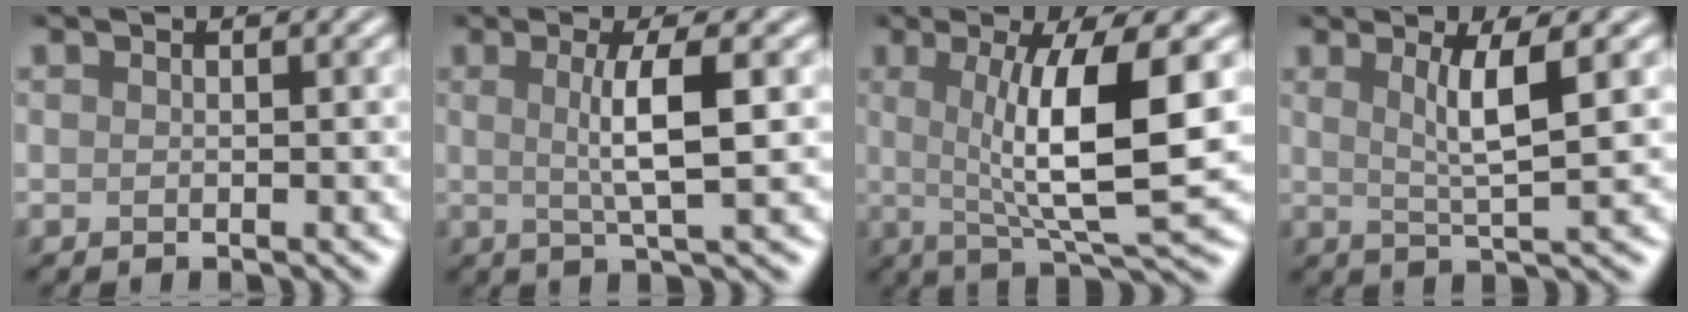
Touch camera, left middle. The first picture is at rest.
{"total": 4.4, "force": [0.5, 0.9, 4.2], "torque": [-0.070, 0.001, 0.008]}
{"total": 8.8, "force": [1.0, 1.8, 8.5], "torque": [-0.121, -0.009, 0.020]}
{"total": 4.0, "force": [1.3, 0.6, 3.8], "torque": [-0.064, -0.002, 0.024]}